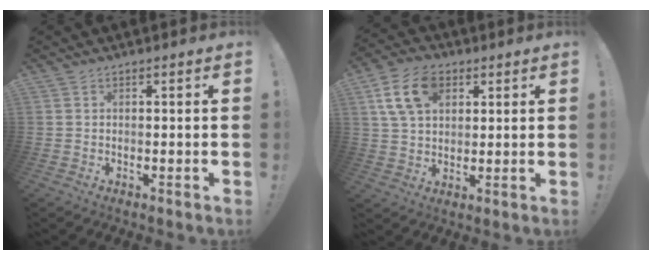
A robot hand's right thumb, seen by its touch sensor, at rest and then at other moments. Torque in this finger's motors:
{"motor_torque": [-0.13, 0.78, 0.79, 0.18, 0.29]}